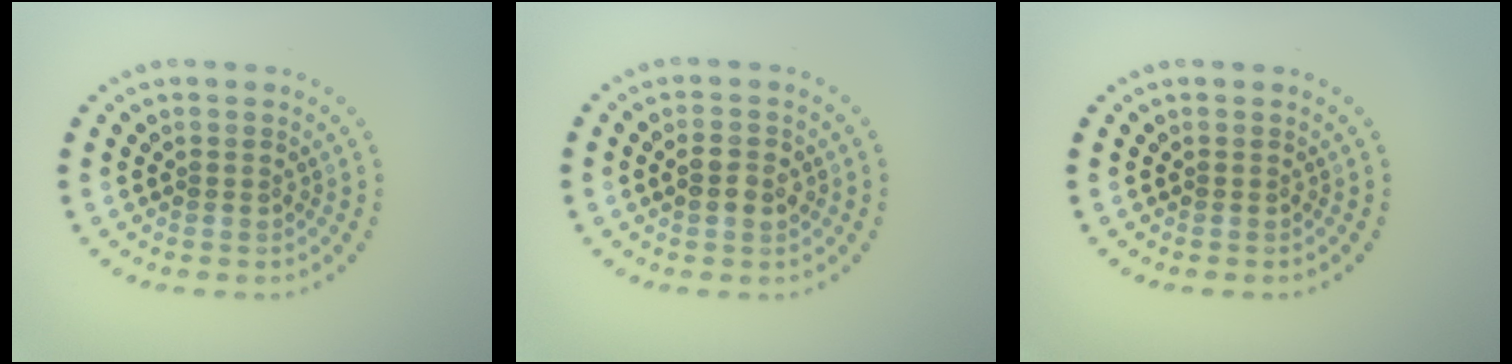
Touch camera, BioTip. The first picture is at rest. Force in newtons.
{"total": 2.3, "press": 2.3, "slide": 0.2}
{"total": 0.0}